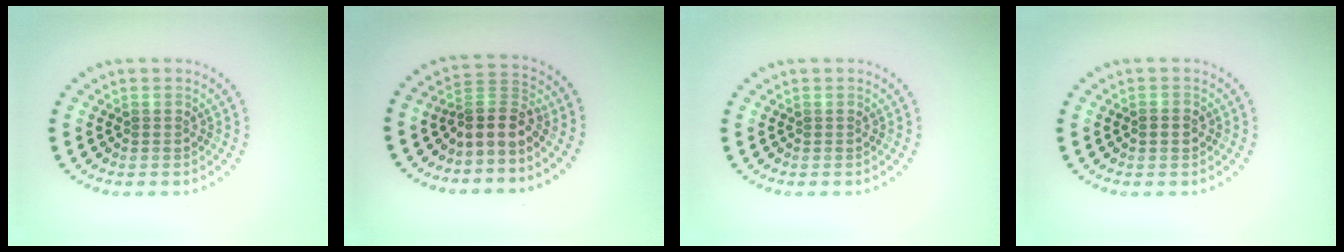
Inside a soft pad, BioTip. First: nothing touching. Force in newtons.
{"total": 3.3, "press": 2.5, "slide": 2.1}
{"total": 0.0}
{"total": 1.5, "press": 1.5, "slide": 0.1}